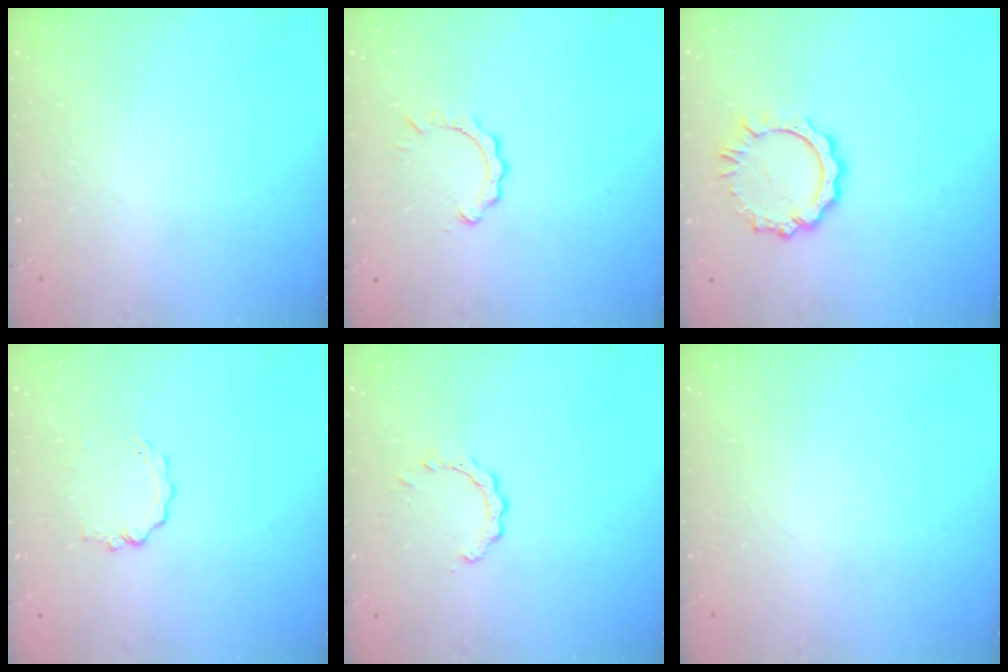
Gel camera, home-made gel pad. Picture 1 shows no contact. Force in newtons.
{"total": 2.8, "press": 2.8, "slide": 0.3}
{"total": 7.7, "press": 7.7, "slide": 0.7}
{"total": 3.4, "press": 3.4, "slide": 0.3}
{"total": 2.3, "press": 2.3, "slide": 0.3}
{"total": 0.0}